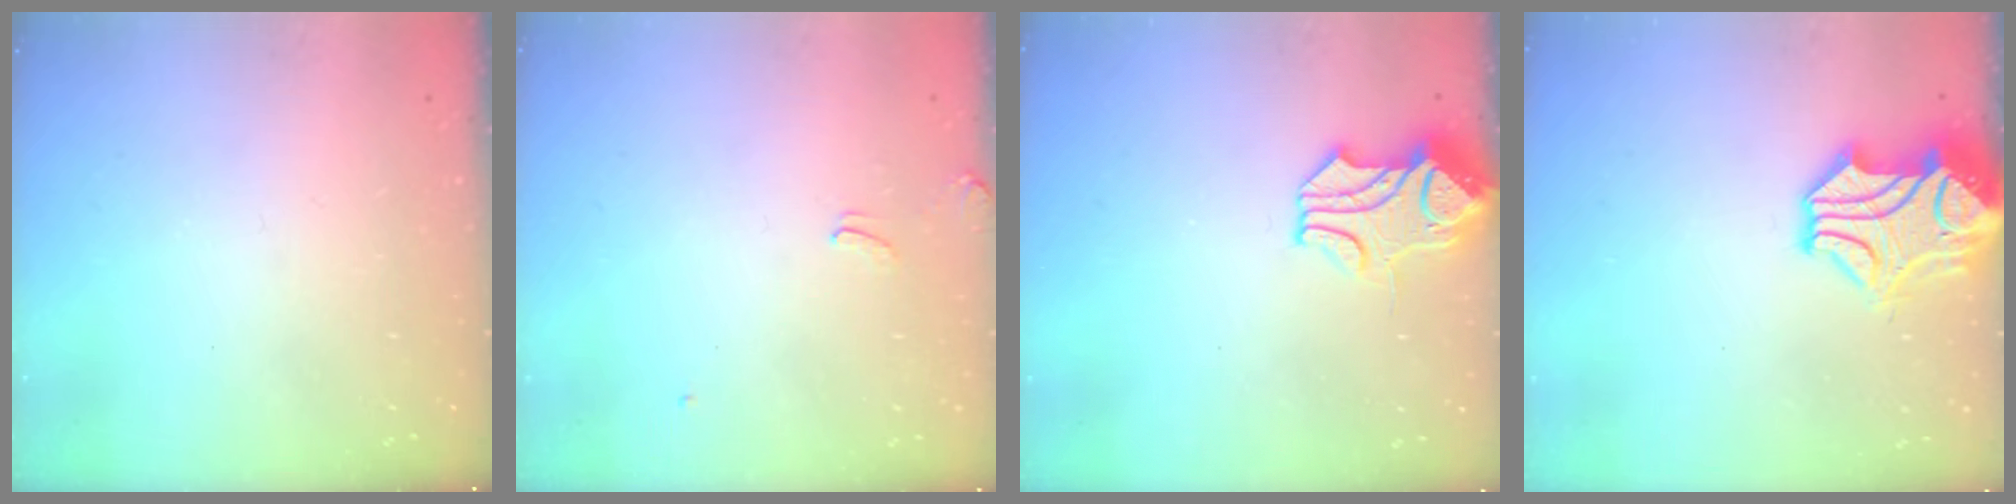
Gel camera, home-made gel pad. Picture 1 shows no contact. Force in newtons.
{"total": 0.5, "press": 0.1, "slide": 0.5}
{"total": 1.5, "press": 0.8, "slide": 1.3}
{"total": 5.7, "press": 5.6, "slide": 1.2}